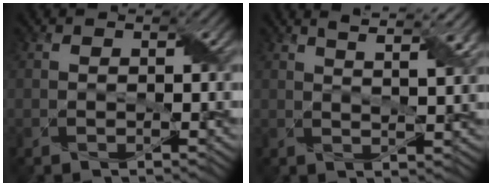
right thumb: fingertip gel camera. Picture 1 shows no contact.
{"total": 7.6, "force": [5.2, 1.8, 5.2], "torque": [-0.064, 0.022, 0.051]}